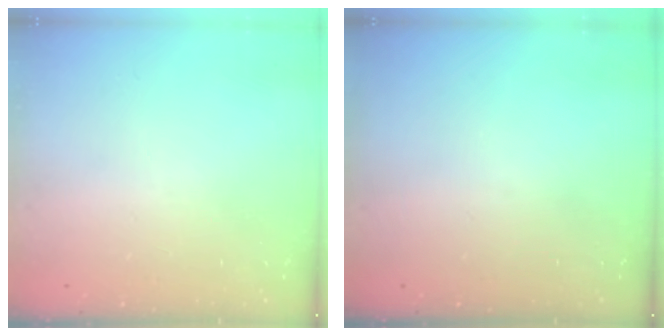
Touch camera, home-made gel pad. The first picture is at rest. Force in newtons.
{"total": 0.0}